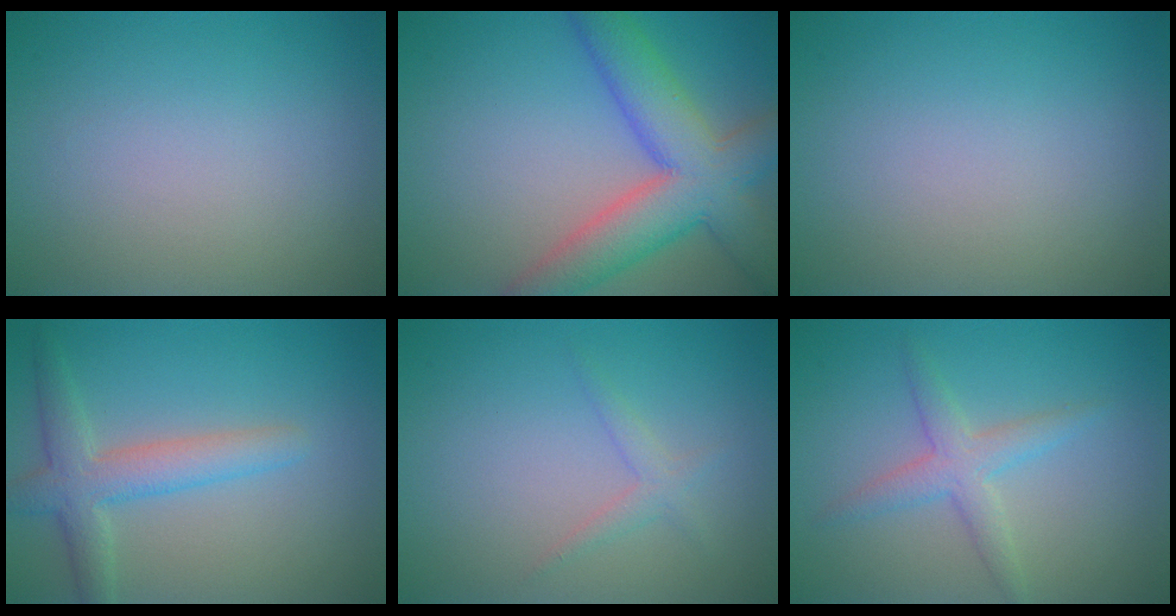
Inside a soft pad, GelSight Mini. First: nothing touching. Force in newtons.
{"total": 8.5, "press": 8.5, "slide": 0.4}
{"total": 0.0}
{"total": 4.0, "press": 4.0, "slide": 0.1}
{"total": 1.3, "press": 1.3, "slide": 0.1}
{"total": 2.7, "press": 2.7, "slide": 0.0}